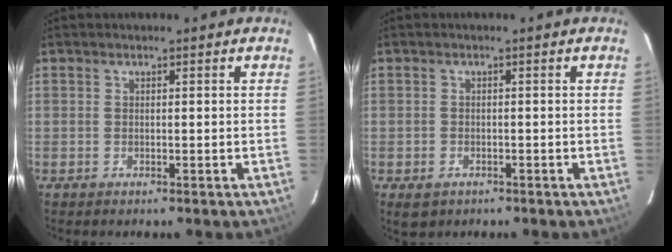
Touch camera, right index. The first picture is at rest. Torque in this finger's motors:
{"motor_torque": [0.25, -0.16, -0.01, 0.00]}